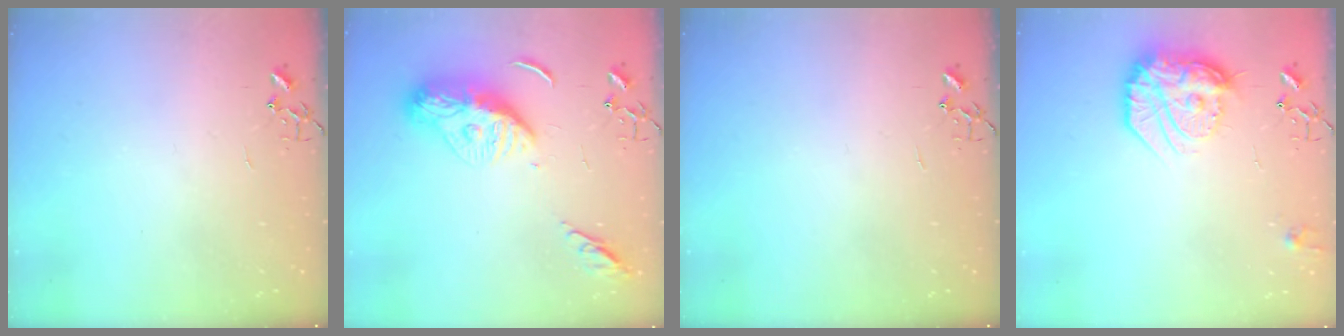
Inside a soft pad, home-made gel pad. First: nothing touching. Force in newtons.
{"total": 13.6, "press": 13.6, "slide": 1.3}
{"total": 0.0}
{"total": 20.0, "press": 19.9, "slide": 1.6}